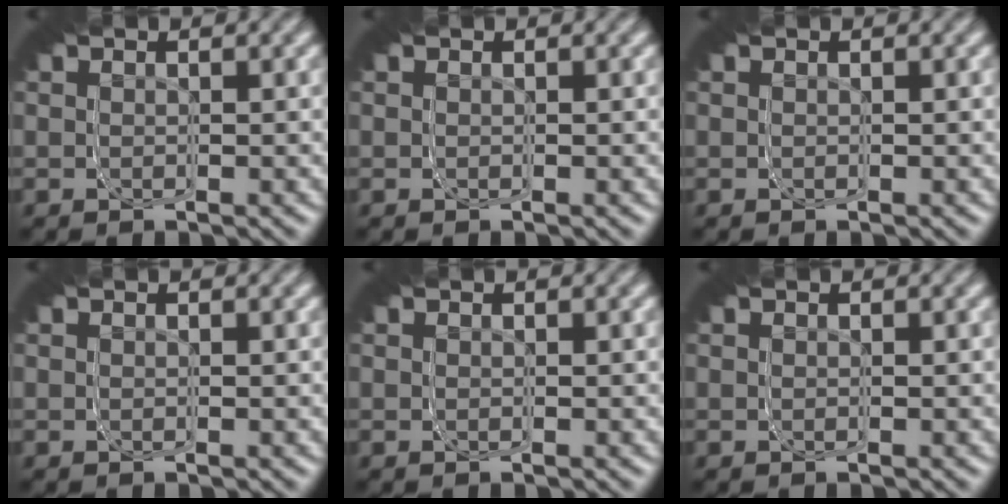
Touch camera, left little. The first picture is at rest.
{"total": 0.0}
{"total": 0.0}
{"total": 0.0}
{"total": 0.0}
{"total": 0.0}